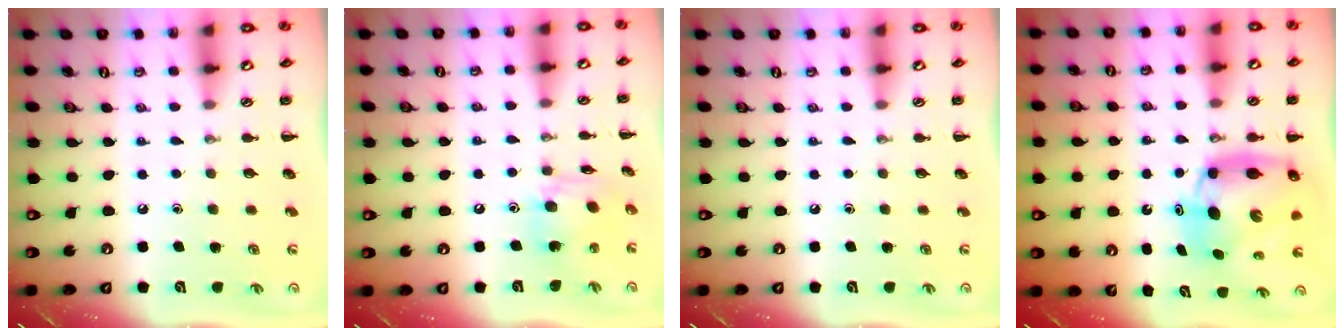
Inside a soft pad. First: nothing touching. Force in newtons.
{"total": 9.8, "press": 9.7, "slide": 0.7}
{"total": 0.0}
{"total": 10.2, "press": 9.8, "slide": 3.0}